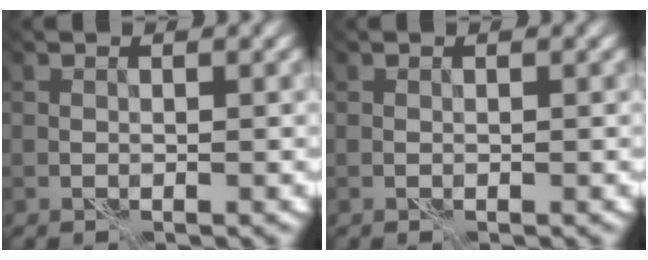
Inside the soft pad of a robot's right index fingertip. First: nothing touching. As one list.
[{"total": 0.0}]